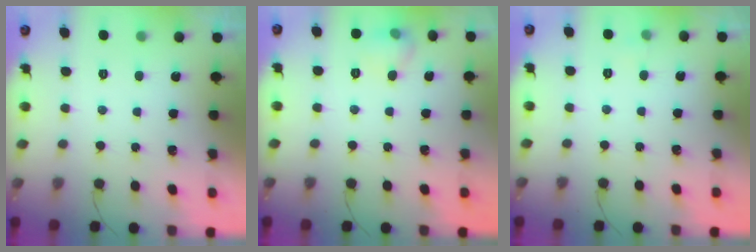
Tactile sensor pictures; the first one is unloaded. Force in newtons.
{"total": 5.9, "press": 5.7, "slide": 1.6}
{"total": 2.5, "press": 2.3, "slide": 1.1}